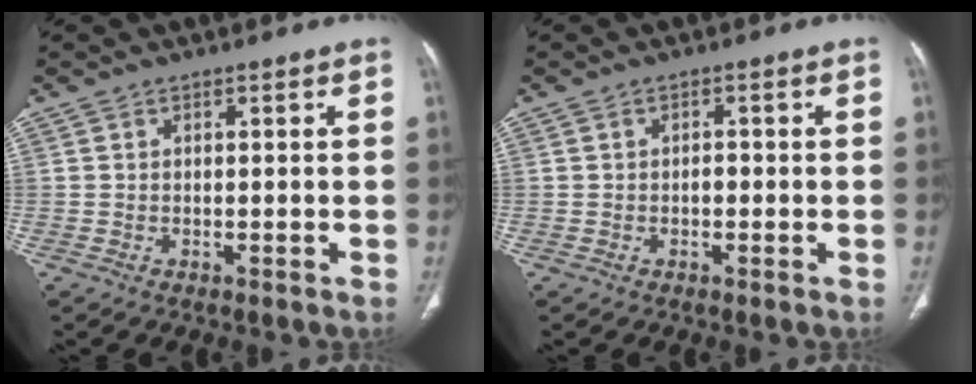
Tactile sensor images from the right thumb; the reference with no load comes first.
{"total": 1.1, "force": [-0.3, 0.8, 0.7], "torque": [-0.008, 0.004, -0.007]}